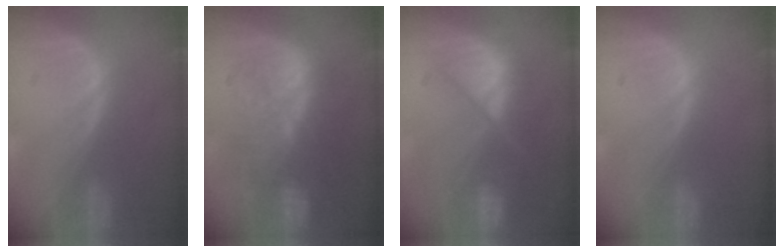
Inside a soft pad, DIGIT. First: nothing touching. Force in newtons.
{"total": 10.0, "press": 9.5, "slide": 3.0}
{"total": 9.4, "press": 7.9, "slide": 5.0}
{"total": 0.0}